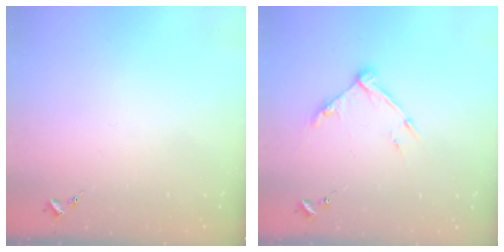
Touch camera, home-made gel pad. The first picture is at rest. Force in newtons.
{"total": 10.4, "press": 10.4, "slide": 0.8}